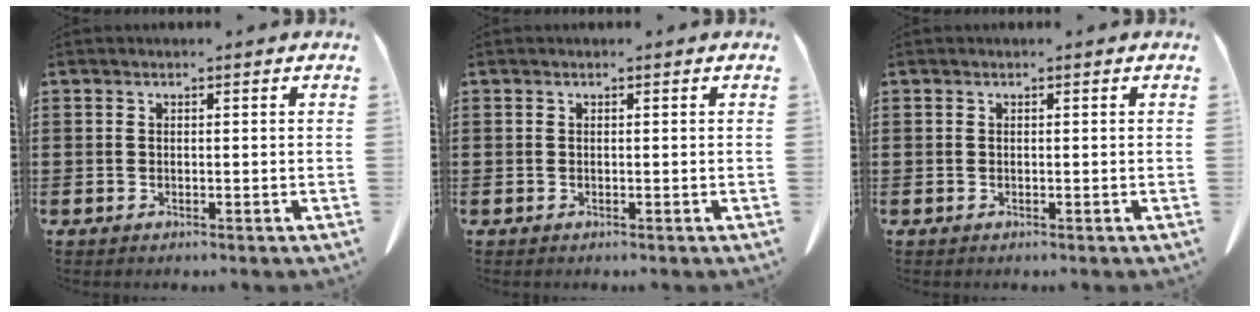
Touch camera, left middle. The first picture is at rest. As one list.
[{"total": 0.0}, {"total": 0.0}]